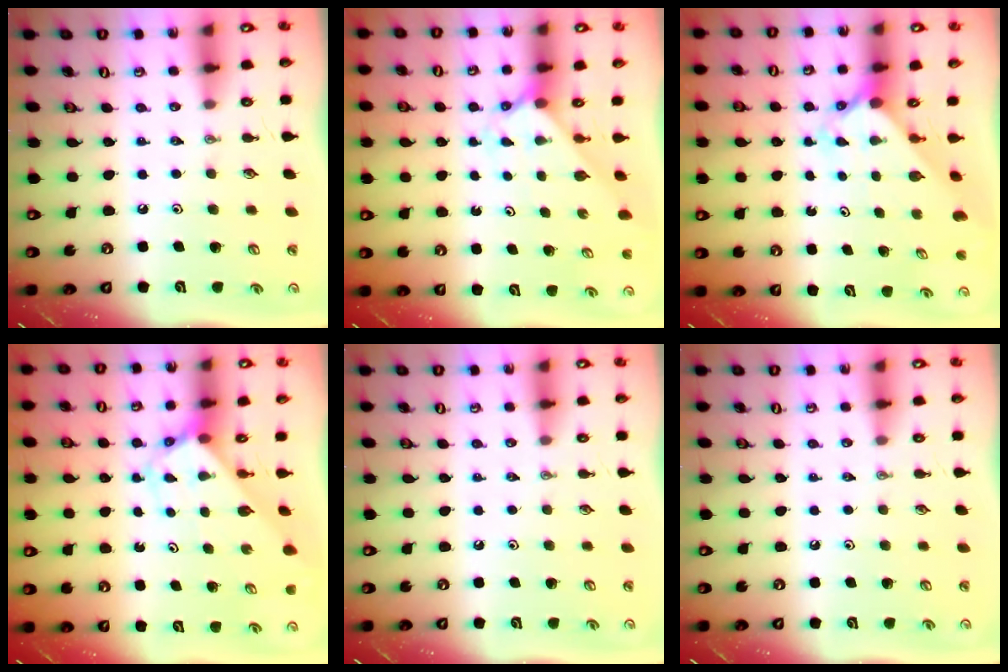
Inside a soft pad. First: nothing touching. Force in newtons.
{"total": 2.3, "press": 2.3, "slide": 0.2}
{"total": 2.4, "press": 2.4, "slide": 0.2}
{"total": 2.8, "press": 2.8, "slide": 0.1}
{"total": 0.0}
{"total": 0.0}